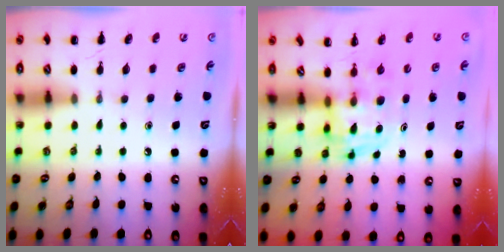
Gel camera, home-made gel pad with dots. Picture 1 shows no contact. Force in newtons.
{"total": 3.7, "press": 3.7, "slide": 0.6}